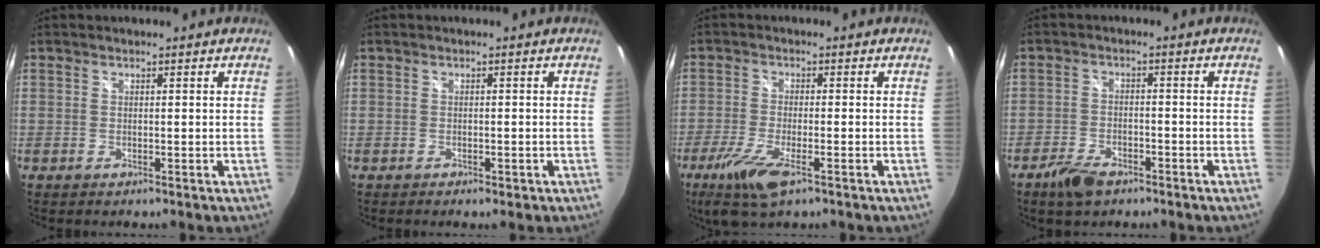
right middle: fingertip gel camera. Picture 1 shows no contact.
{"total": 1.9, "force": [-1.2, 0.9, 1.1], "torque": [-0.020, -0.006, -0.015]}
{"total": 8.6, "force": [-5.1, 2.0, 6.7], "torque": [-0.156, -0.030, -0.093]}
{"total": 6.2, "force": [-4.5, 2.8, 3.2], "torque": [-0.086, -0.007, -0.081]}